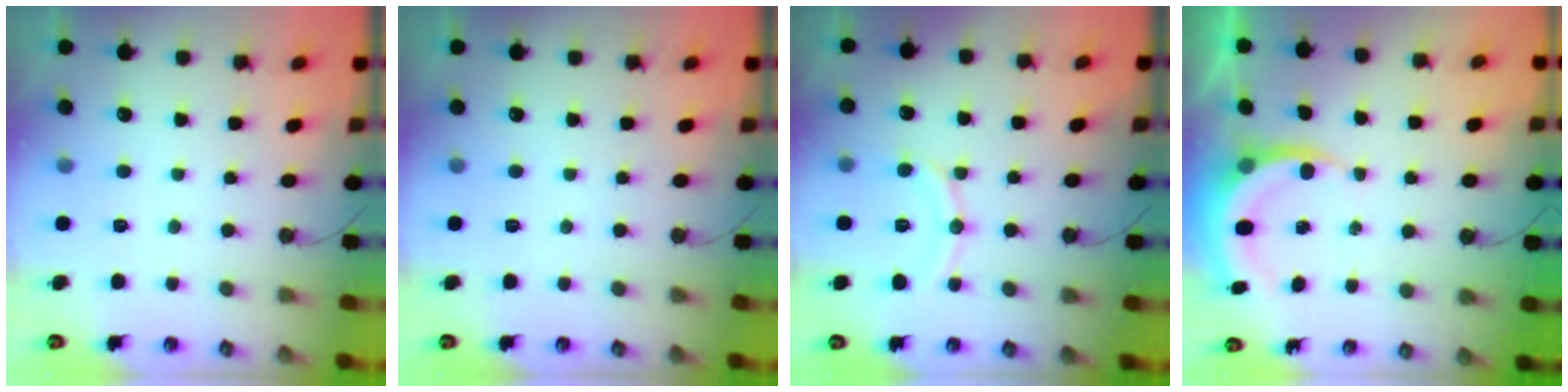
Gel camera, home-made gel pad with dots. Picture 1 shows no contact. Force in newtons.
{"total": 0.0}
{"total": 9.4, "press": 9.4, "slide": 0.9}
{"total": 5.3, "press": 5.3, "slide": 0.3}